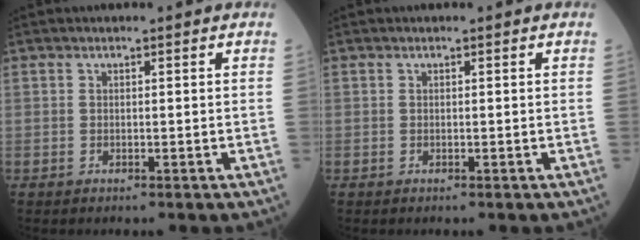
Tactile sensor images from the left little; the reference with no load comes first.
{"total": 0.0}